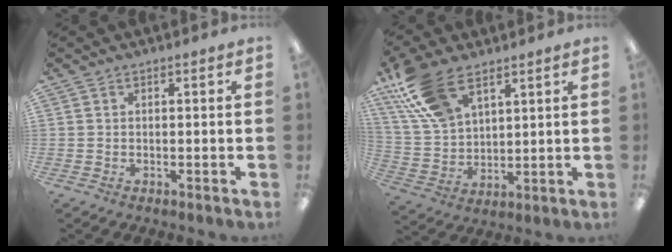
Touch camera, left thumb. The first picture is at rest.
{"total": 16.2, "force": [9.9, 8.3, 9.7], "torque": [-0.229, -0.026, 0.185]}